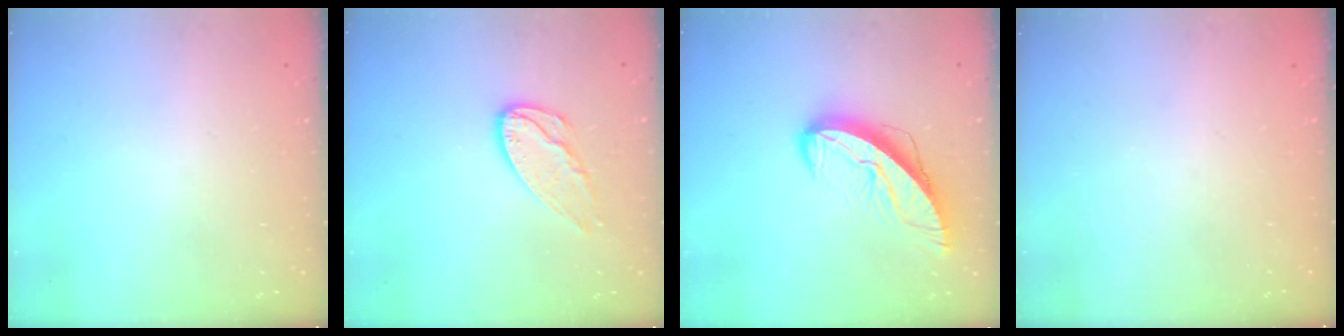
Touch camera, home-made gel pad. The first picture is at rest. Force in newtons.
{"total": 9.5, "press": 9.5, "slide": 0.4}
{"total": 10.8, "press": 10.7, "slide": 1.2}
{"total": 0.0}